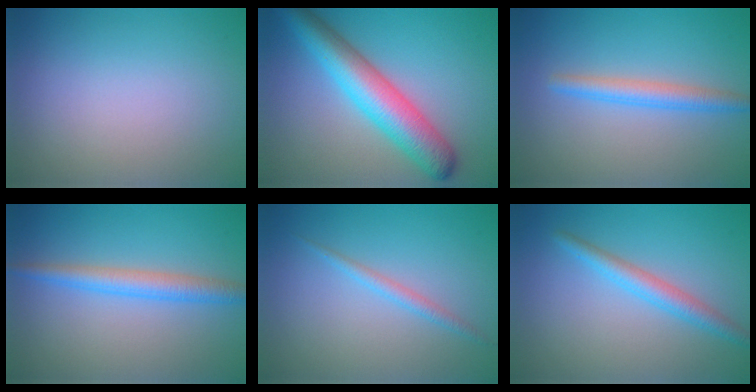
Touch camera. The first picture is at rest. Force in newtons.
{"total": 7.0, "press": 7.0, "slide": 0.2}
{"total": 2.6, "press": 2.6, "slide": 0.2}
{"total": 3.0, "press": 3.0, "slide": 0.1}
{"total": 1.3, "press": 1.3, "slide": 0.1}
{"total": 2.6, "press": 2.6, "slide": 0.1}